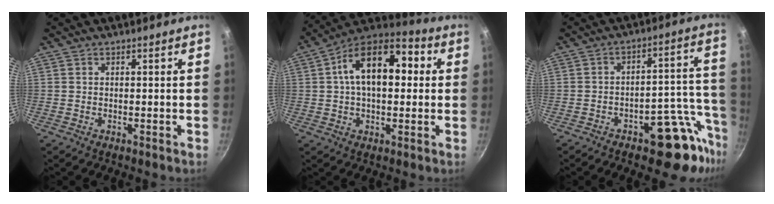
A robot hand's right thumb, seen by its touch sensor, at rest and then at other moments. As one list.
[{"total": 16.6, "force": [2.9, 9.3, 13.4], "torque": [-0.196, 0.034, 0.036]}, {"total": 13.3, "force": [-8.2, 5.0, 9.2], "torque": [-0.075, 0.083, -0.111]}]